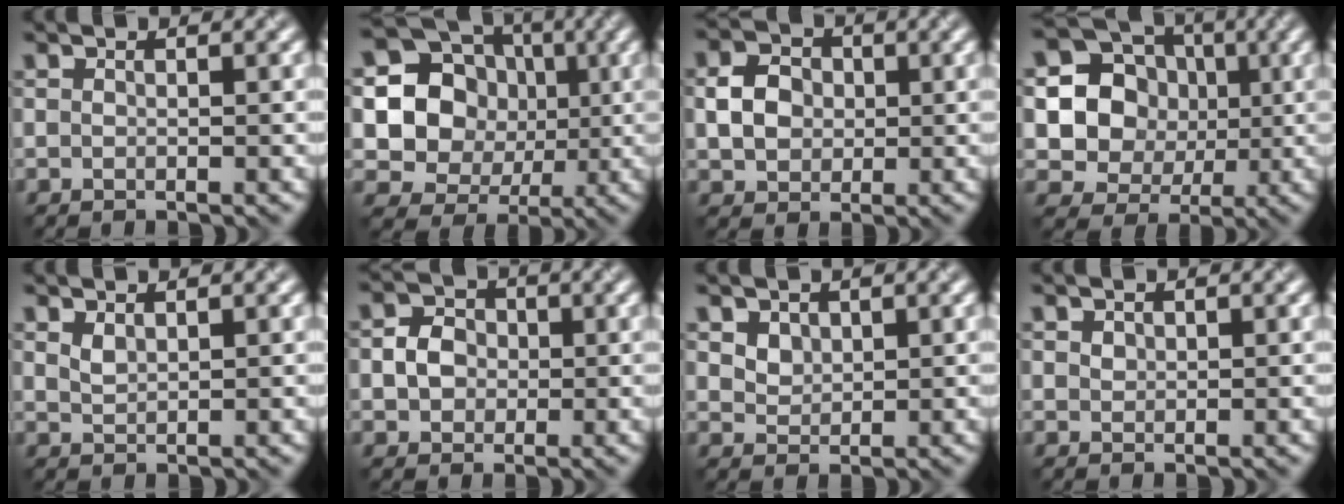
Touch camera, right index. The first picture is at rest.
{"total": 14.6, "force": [1.7, 13.6, 5.1], "torque": [-0.141, 0.030, 0.014]}
{"total": 3.6, "force": [0.1, 3.1, 1.8], "torque": [-0.034, 0.003, 0.001]}
{"total": 12.3, "force": [1.5, 11.7, 3.7], "torque": [-0.111, 0.029, 0.020]}
{"total": 1.1, "force": [0.8, 0.4, 0.6], "torque": [-0.017, 0.000, 0.021]}
{"total": 3.1, "force": [-0.1, 2.7, 1.5], "torque": [-0.018, 0.000, -0.009]}
{"total": 2.3, "force": [1.3, 1.6, 0.9], "torque": [-0.023, -0.003, 0.035]}
{"total": 0.7, "force": [0.4, 0.6, 0.2], "torque": [-0.004, -0.002, 0.009]}